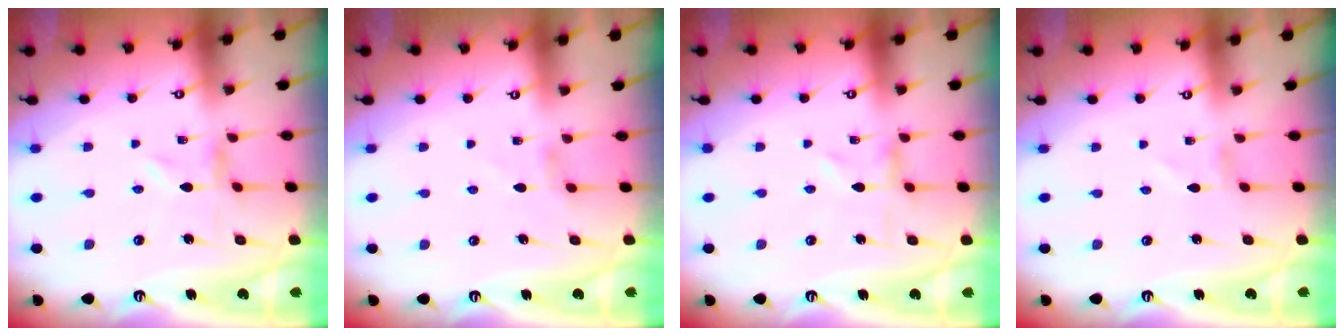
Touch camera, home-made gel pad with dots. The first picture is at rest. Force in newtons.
{"total": 2.7, "press": 2.7, "slide": 0.4}
{"total": 0.9, "press": 0.9, "slide": 0.2}
{"total": 1.3, "press": 1.3, "slide": 0.1}